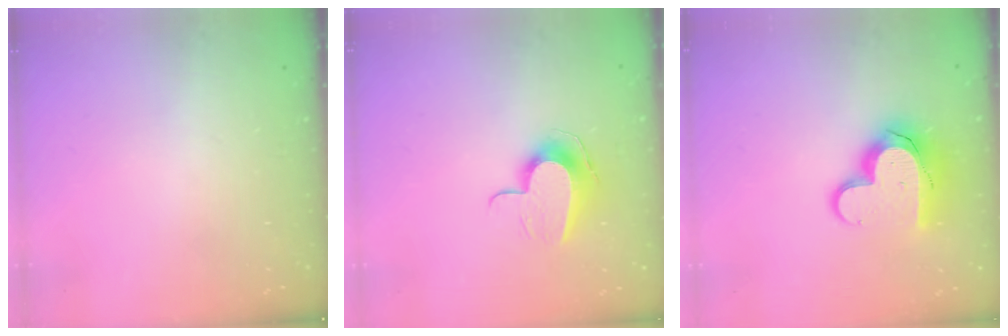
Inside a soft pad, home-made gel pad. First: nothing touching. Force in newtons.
{"total": 10.0, "press": 10.0, "slide": 1.2}
{"total": 14.1, "press": 14.0, "slide": 1.2}